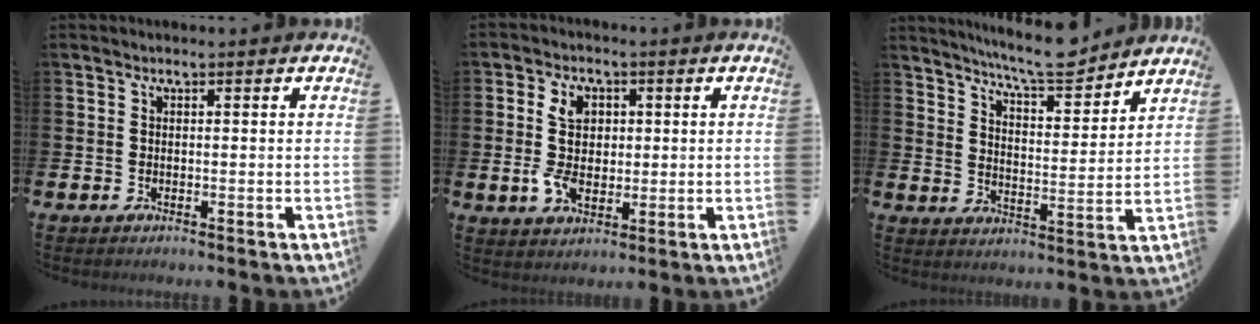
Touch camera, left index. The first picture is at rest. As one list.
[{"total": 6.6, "force": [0.9, 4.5, 4.7], "torque": [-0.101, 0.007, 0.009]}, {"total": 8.0, "force": [7.7, 0.4, 2.2], "torque": [-0.056, -0.048, 0.136]}]